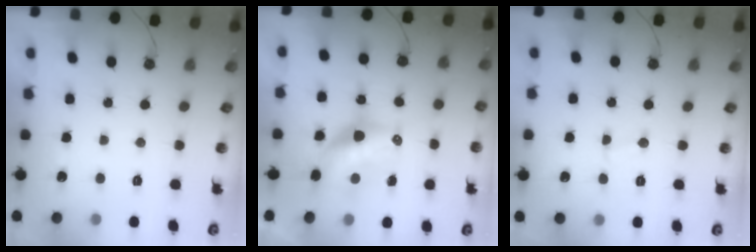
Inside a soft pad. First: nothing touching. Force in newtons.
{"total": 9.3, "press": 9.2, "slide": 0.8}
{"total": 2.3, "press": 2.3, "slide": 0.2}